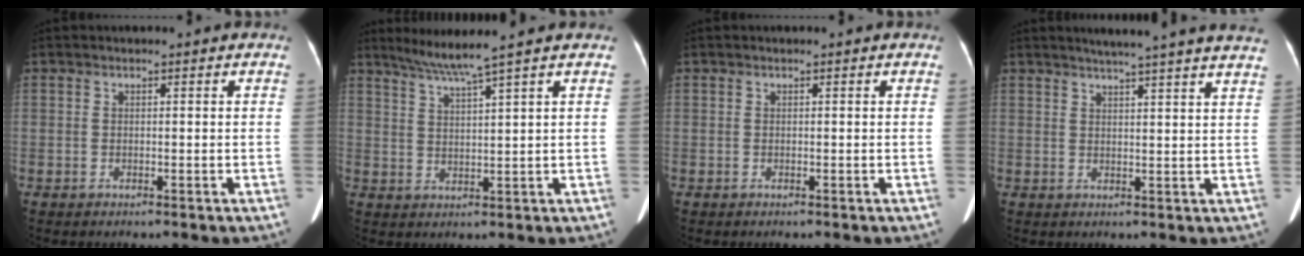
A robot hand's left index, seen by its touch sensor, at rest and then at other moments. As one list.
[{"total": 5.2, "force": [4.2, -1.8, 2.6], "torque": [-0.053, -0.004, 0.082]}, {"total": 0.0}, {"total": 15.9, "force": [14.0, -0.6, 7.6], "torque": [-0.113, -0.008, 0.161]}]